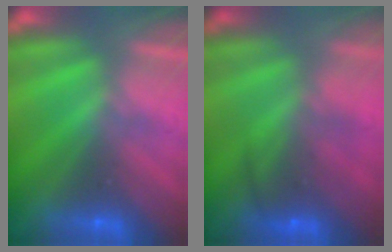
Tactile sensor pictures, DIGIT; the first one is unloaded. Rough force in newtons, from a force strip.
{"total": 2.4}